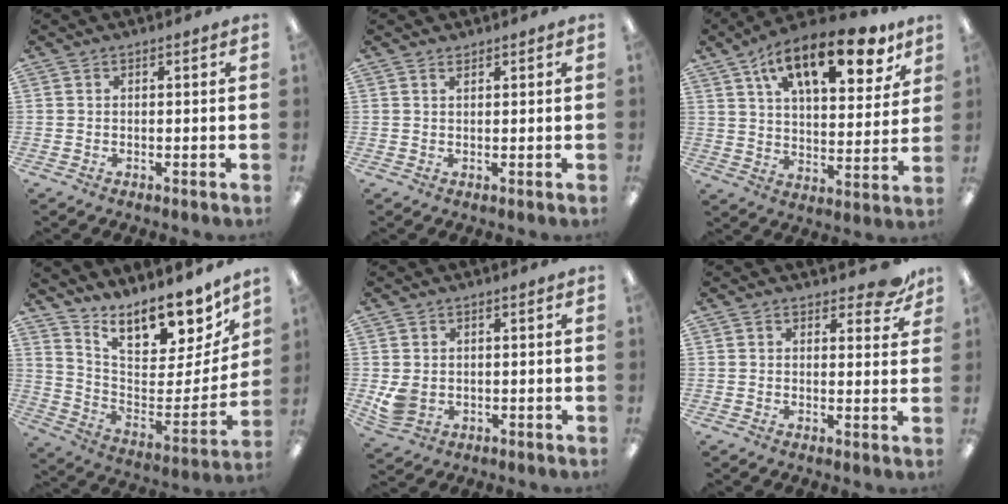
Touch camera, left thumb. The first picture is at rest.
{"total": 1.0, "force": [0.9, 0.2, 0.2], "torque": [-0.005, -0.001, 0.018]}
{"total": 19.3, "force": [11.8, 8.2, 12.8], "torque": [-0.188, -0.062, 0.193]}
{"total": 15.2, "force": [12.7, 5.7, 6.1], "torque": [-0.070, -0.125, 0.217]}
{"total": 4.2, "force": [0.2, 3.3, 2.5], "torque": [-0.050, -0.003, 0.003]}
{"total": 4.8, "force": [3.5, 2.0, 2.6], "torque": [-0.026, -0.016, 0.057]}